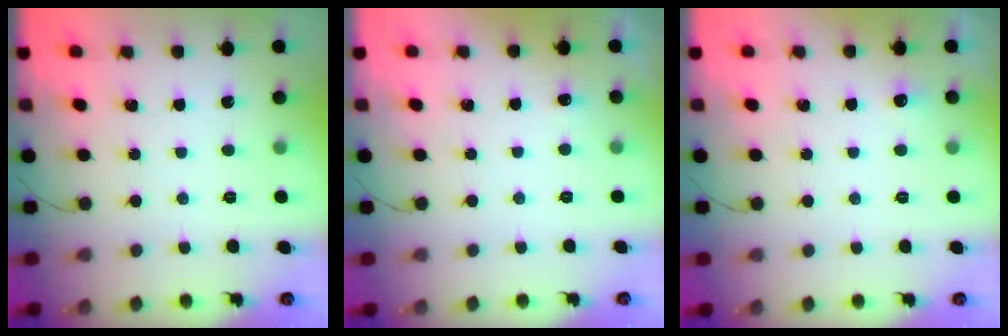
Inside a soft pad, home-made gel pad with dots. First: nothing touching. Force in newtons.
{"total": 2.8, "press": 2.6, "slide": 1.1}
{"total": 3.4, "press": 3.0, "slide": 1.5}